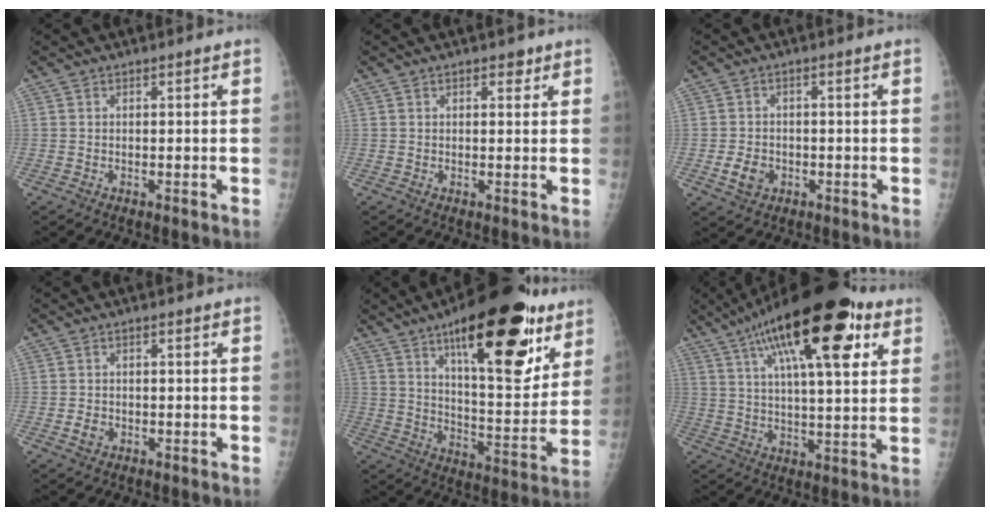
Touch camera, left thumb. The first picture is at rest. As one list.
[{"total": 2.0, "force": [1.2, 1.1, 1.1], "torque": [-0.001, -0.004, 0.013]}, {"total": 4.0, "force": [-1.3, 3.1, 2.2], "torque": [-0.031, 0.003, -0.019]}, {"total": 1.9, "force": [-0.7, 1.4, 1.0], "torque": [-0.011, 0.002, -0.010]}, {"total": 26.8, "force": [14.8, 9.6, 20.1], "torque": [-0.253, -0.053, 0.226]}, {"total": 23.5, "force": [11.4, 7.7, 19.1], "torque": [-0.289, -0.008, 0.177]}]